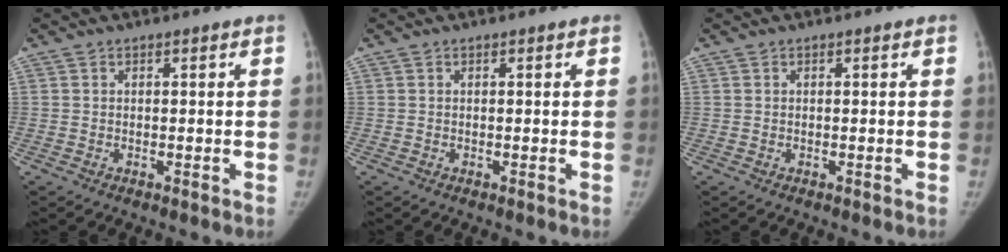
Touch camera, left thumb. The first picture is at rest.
{"total": 0.0}
{"total": 0.0}